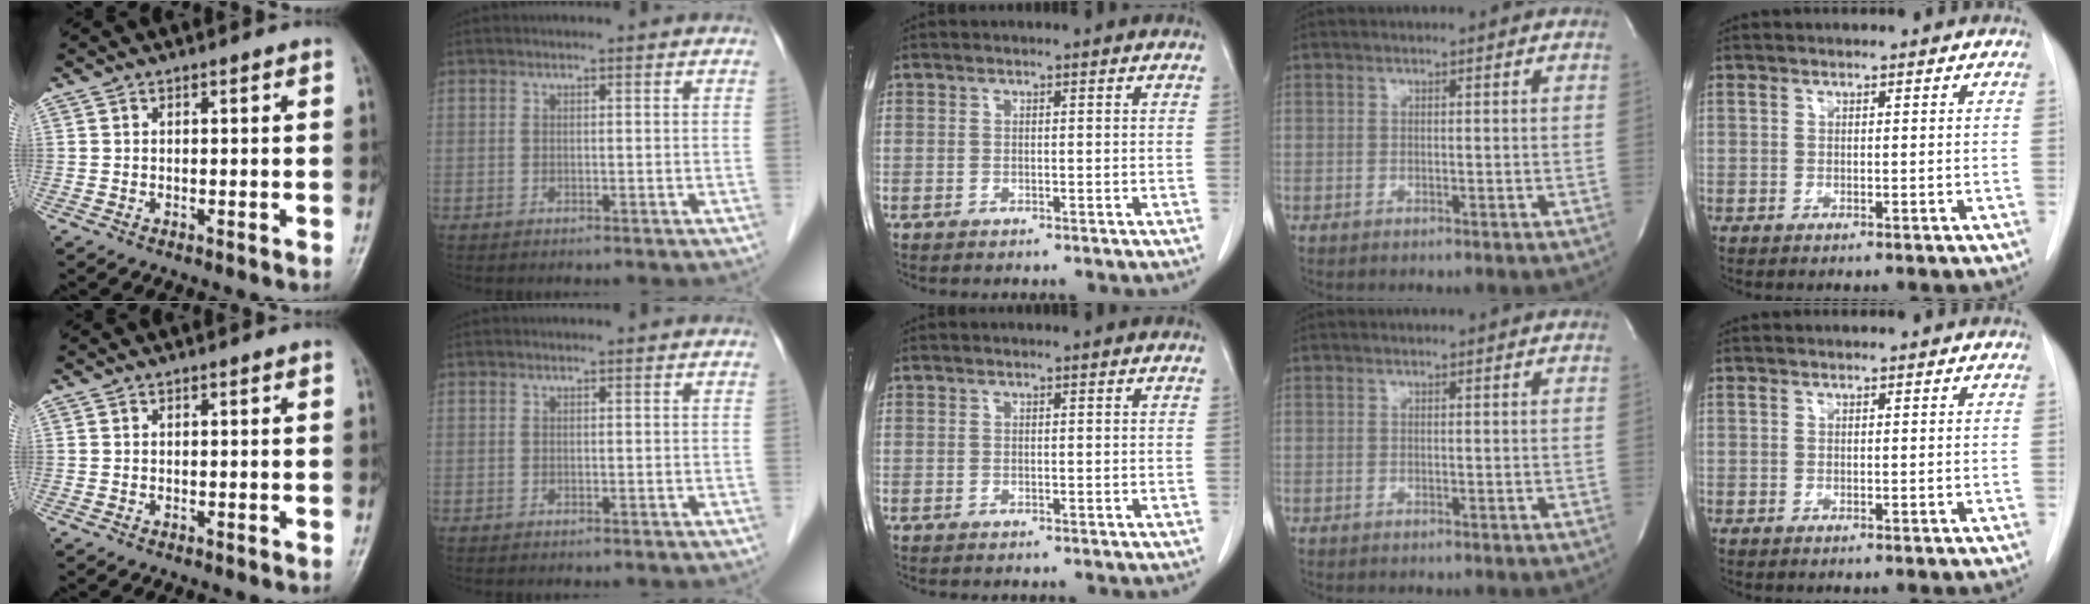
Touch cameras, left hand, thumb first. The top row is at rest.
{}